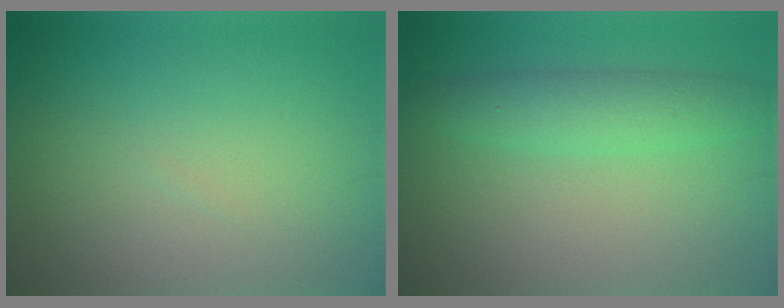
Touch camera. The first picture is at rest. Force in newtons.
{"total": 3.5, "press": 3.5, "slide": 0.2}